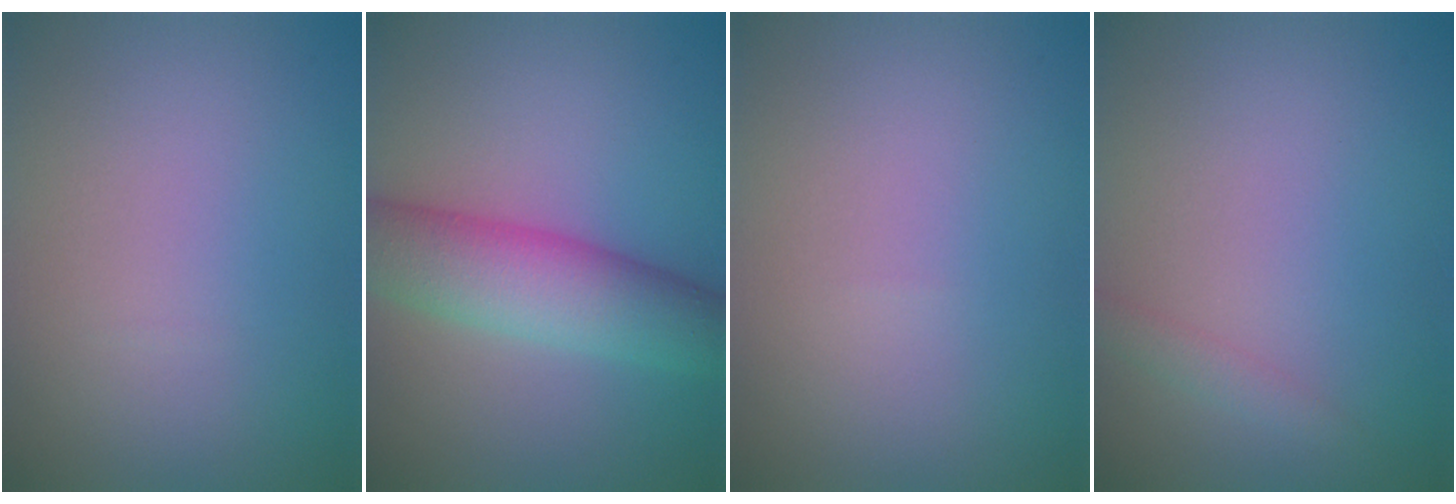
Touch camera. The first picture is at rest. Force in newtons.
{"total": 7.2, "press": 7.2, "slide": 0.1}
{"total": 0.0}
{"total": 1.2, "press": 1.2, "slide": 0.0}